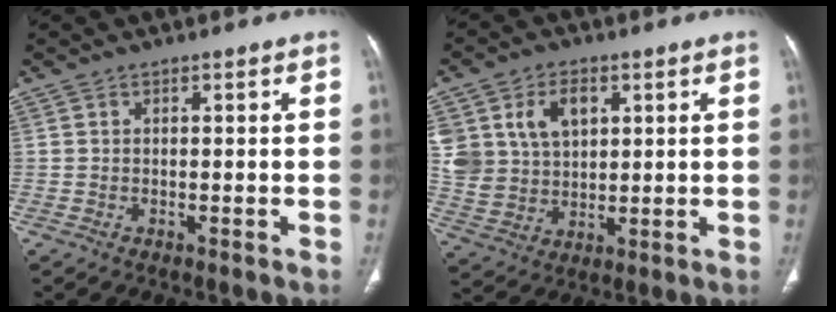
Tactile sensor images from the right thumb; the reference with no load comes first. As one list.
[{"total": 12.2, "force": [4.3, 8.9, 7.2], "torque": [-0.117, -0.010, 0.094]}]